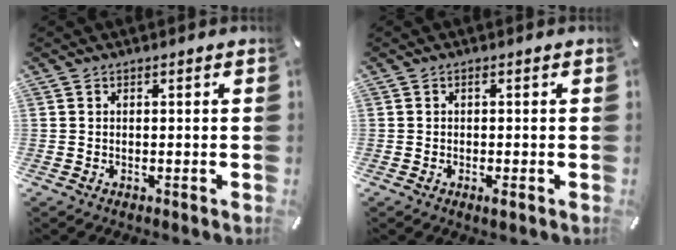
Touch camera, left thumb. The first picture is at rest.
{"total": 1.6, "force": [-0.2, 0.5, 1.6], "torque": [-0.027, 0.001, -0.004]}